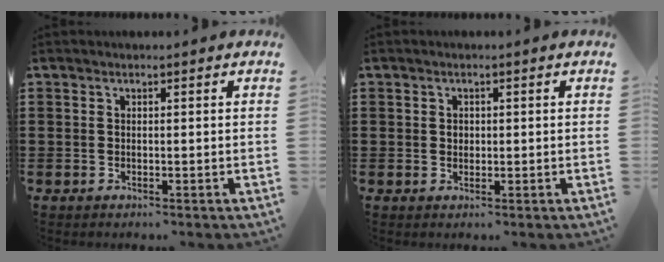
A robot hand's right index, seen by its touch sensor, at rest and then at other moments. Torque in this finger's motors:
{"motor_torque": [0.55, 0.45, 0.05, 0.01]}